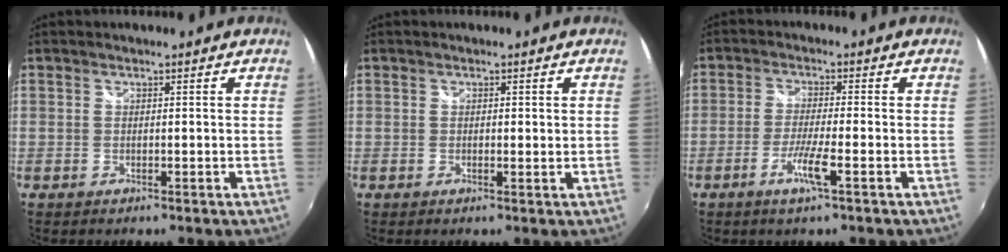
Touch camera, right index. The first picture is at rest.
{"total": 0.7, "force": [0.3, 0.3, 0.6], "torque": [-0.011, -0.002, 0.003]}
{"total": 5.1, "force": [-2.6, -0.2, 4.4], "torque": [-0.091, -0.009, -0.051]}